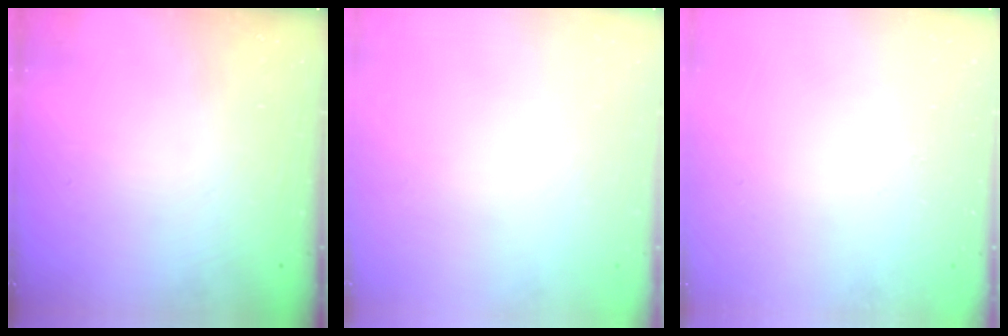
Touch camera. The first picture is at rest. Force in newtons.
{"total": 0.0}
{"total": 0.0}